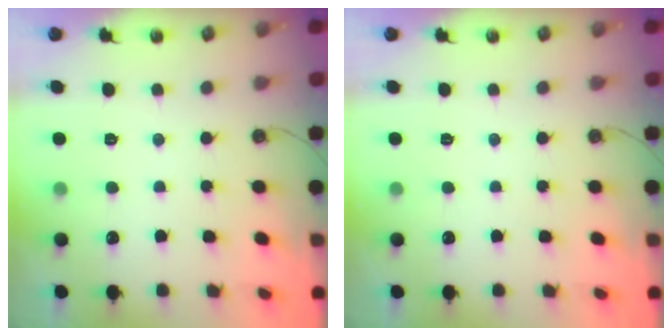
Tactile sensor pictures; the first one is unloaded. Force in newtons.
{"total": 0.0}